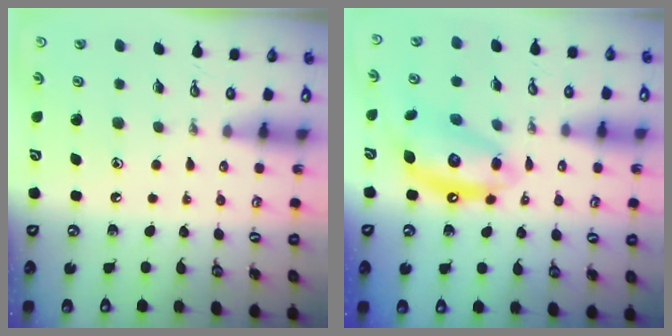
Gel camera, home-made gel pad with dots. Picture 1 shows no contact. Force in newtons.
{"total": 12.4, "press": 12.3, "slide": 1.4}